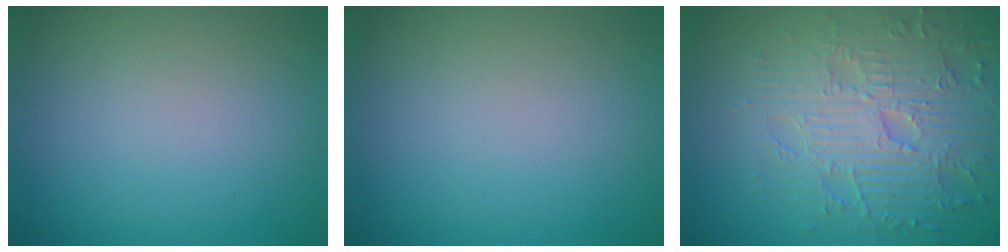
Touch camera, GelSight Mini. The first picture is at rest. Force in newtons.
{"total": 0.0}
{"total": 7.4, "press": 5.8, "slide": 4.5}